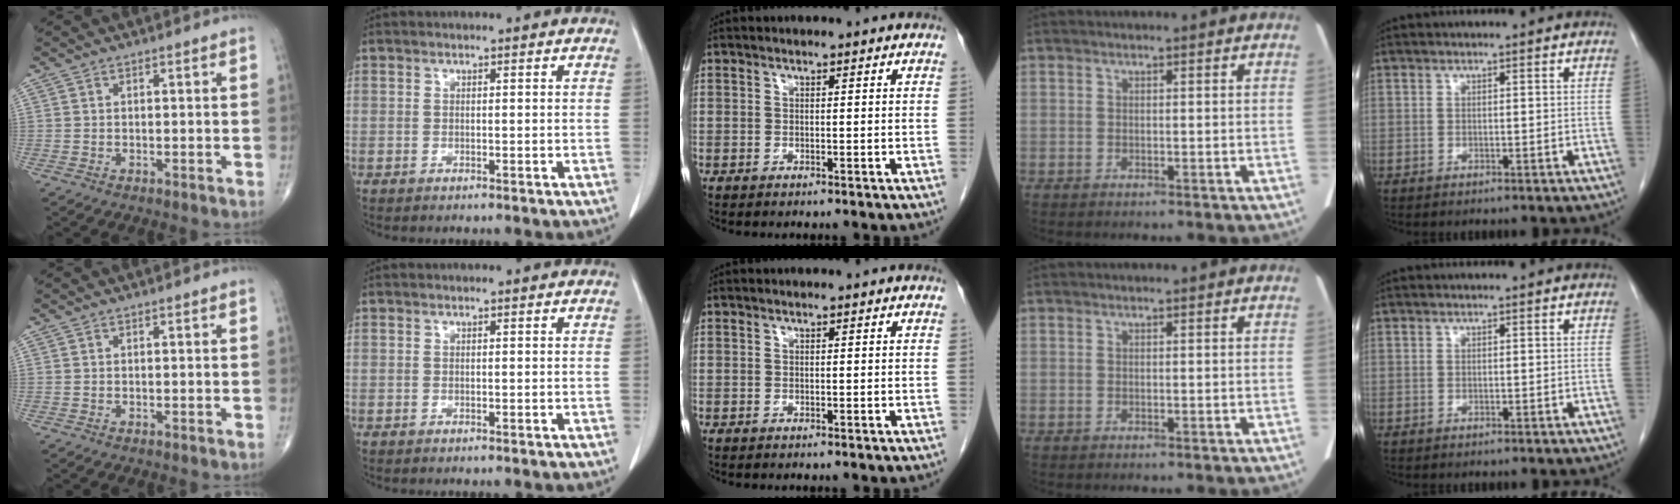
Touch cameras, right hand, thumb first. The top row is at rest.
{}